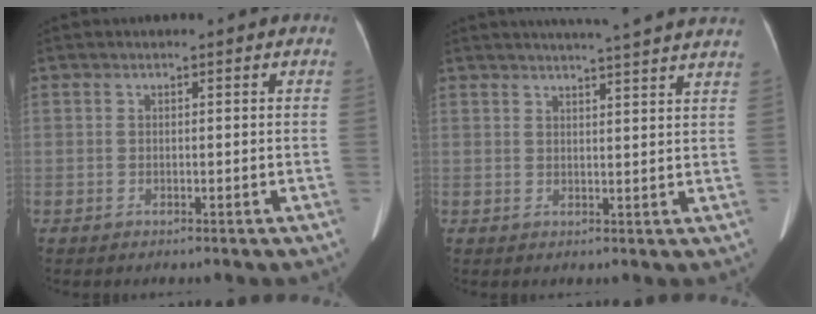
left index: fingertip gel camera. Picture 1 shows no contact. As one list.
[{"total": 13.7, "force": [12.4, -0.5, 5.7], "torque": [-0.087, -0.003, 0.139]}]